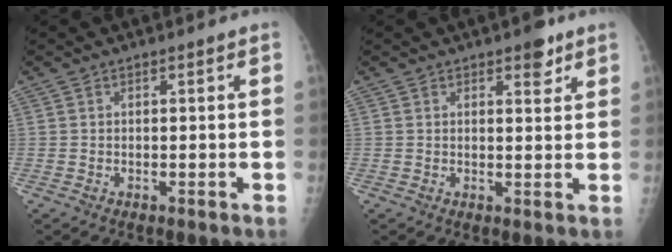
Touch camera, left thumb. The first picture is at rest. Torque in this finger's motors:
{"motor_torque": [1.16, 0.33, 0.52, -0.13, 0.12]}